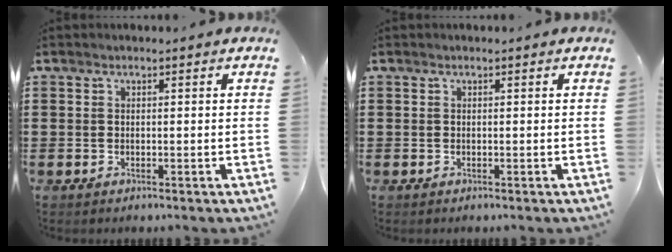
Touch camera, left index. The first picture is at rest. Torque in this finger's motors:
{"motor_torque": [0.00, -0.01, 0.00, 0.00]}